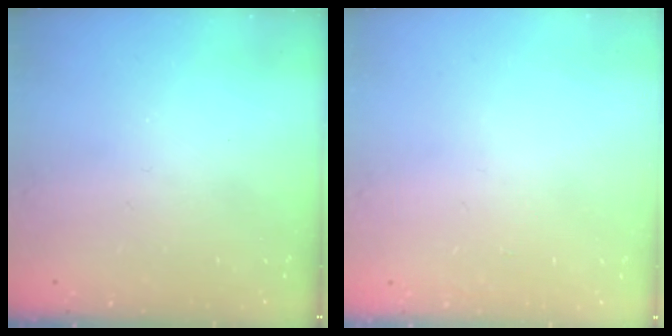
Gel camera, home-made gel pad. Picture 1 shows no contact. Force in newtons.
{"total": 0.9, "press": 0.9, "slide": 0.0}